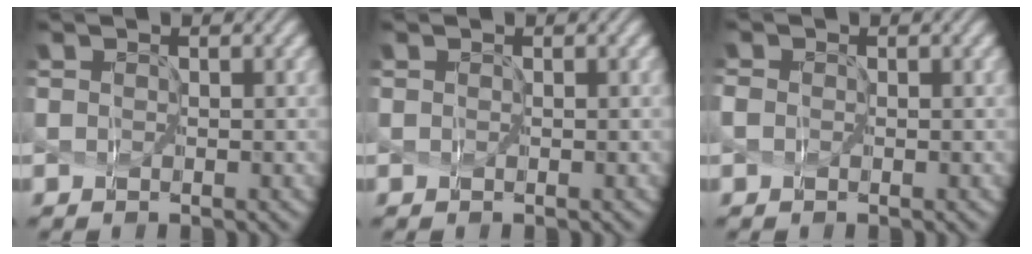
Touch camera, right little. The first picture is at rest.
{"total": 0.0}
{"total": 0.6, "force": [-0.2, 0.5, 0.3], "torque": [-0.005, 0.000, -0.007]}